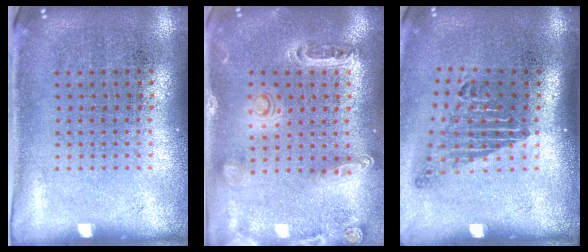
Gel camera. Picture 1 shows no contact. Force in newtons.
{"total": 1.3, "press": 1.3, "slide": 0.4}
{"total": 1.7, "press": 1.2, "slide": 1.2}